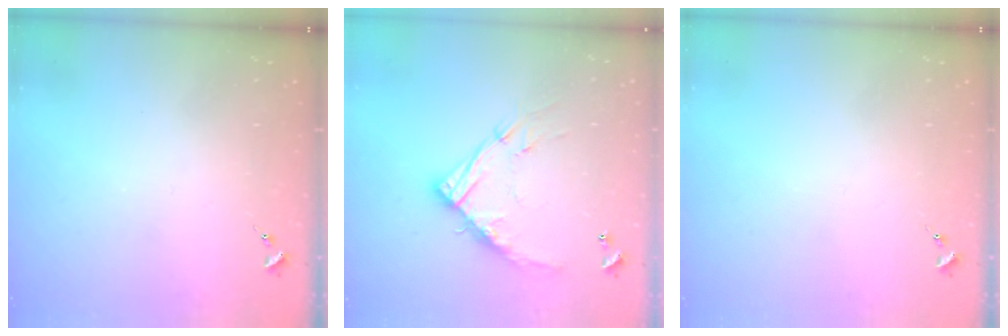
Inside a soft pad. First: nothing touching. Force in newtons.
{"total": 13.8, "press": 13.8, "slide": 1.0}
{"total": 0.0}